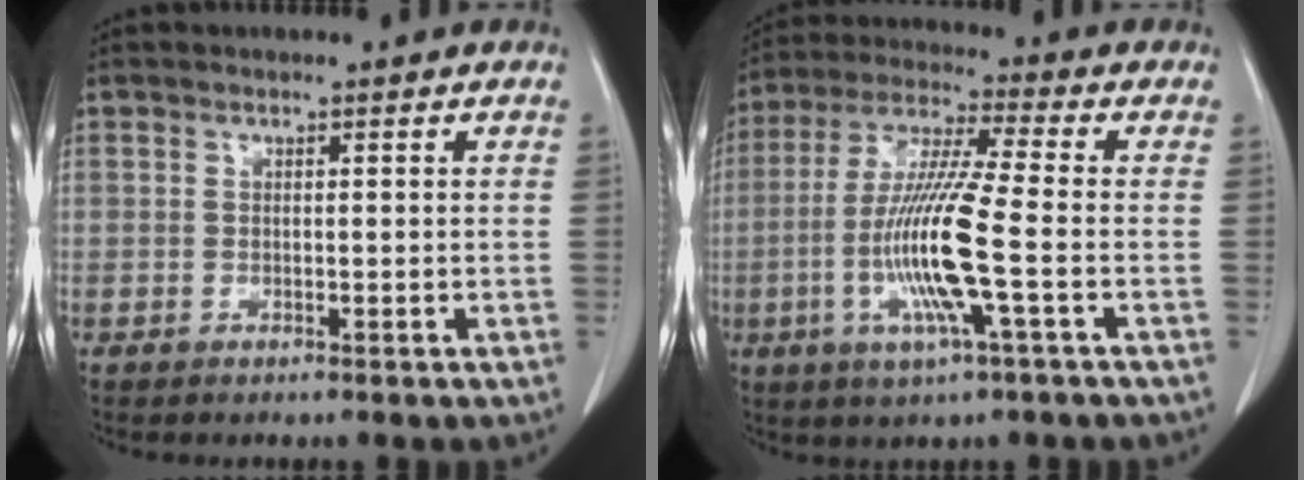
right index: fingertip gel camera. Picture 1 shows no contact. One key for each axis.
{"total": 13.4, "fx": -3.1, "fy": -0.1, "fz": 13.0, "tx": -0.269, "ty": -0.012, "tz": -0.066}